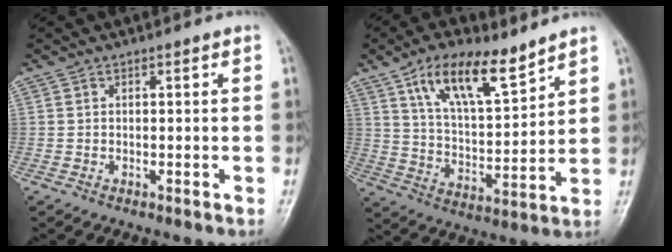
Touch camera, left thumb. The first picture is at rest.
{"total": 14.1, "force": [9.1, 5.2, 9.4], "torque": [-0.143, -0.046, 0.170]}